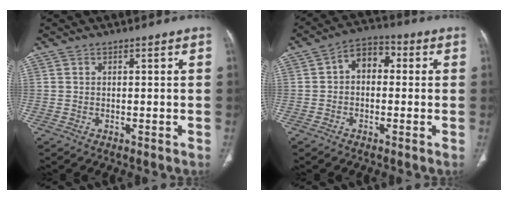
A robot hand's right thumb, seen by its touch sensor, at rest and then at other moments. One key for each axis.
{"total": 6.4, "fx": 0.4, "fy": 4.6, "fz": 4.5, "tx": -0.049, "ty": 0.022, "tz": -0.008}